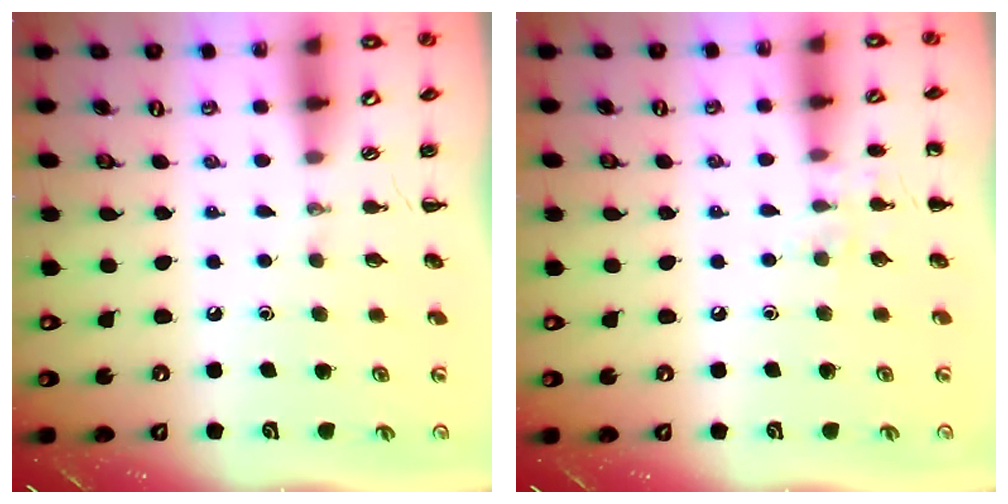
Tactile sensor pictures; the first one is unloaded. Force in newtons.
{"total": 6.9, "press": 6.6, "slide": 2.0}